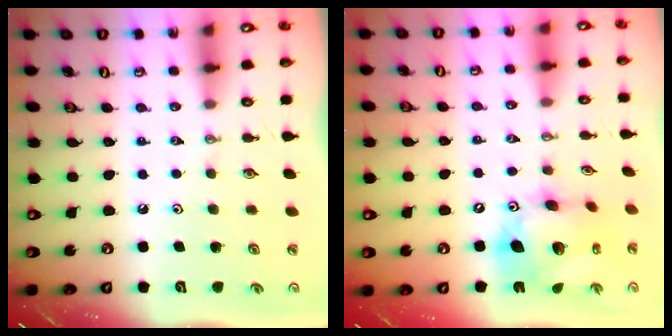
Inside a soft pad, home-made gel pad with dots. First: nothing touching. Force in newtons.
{"total": 16.3, "press": 16.3, "slide": 1.7}